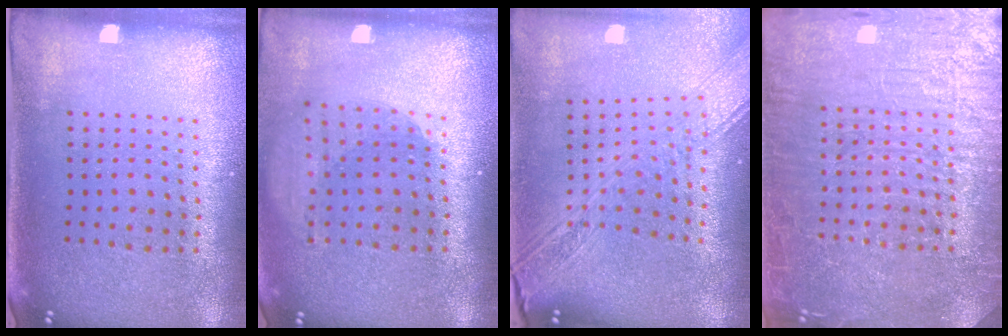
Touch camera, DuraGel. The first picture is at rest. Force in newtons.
{"total": 1.8, "press": 1.4, "slide": 1.2}
{"total": 3.2, "press": 2.4, "slide": 2.0}
{"total": 7.1, "press": 7.1, "slide": 1.0}